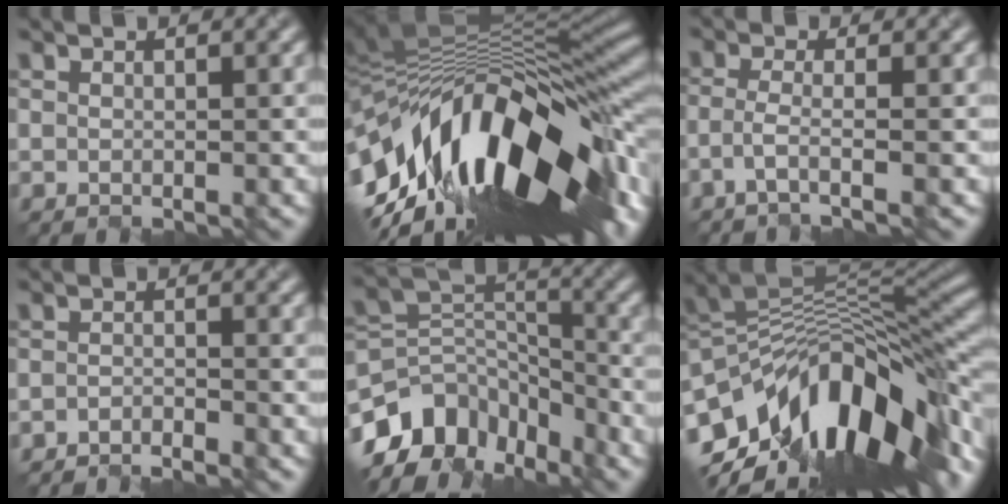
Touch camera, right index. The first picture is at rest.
{"total": 17.9, "force": [-5.2, 8.8, 14.8], "torque": [-0.265, -0.003, -0.093]}
{"total": 2.3, "force": [-1.3, 0.4, 1.8], "torque": [-0.032, -0.008, -0.038]}
{"total": 2.4, "force": [-2.4, 0.0, 0.2], "torque": [0.000, -0.005, -0.045]}
{"total": 9.6, "force": [-6.2, 5.9, 4.3], "torque": [-0.081, 0.003, -0.124]}
{"total": 14.0, "force": [-4.8, 7.0, 11.1], "torque": [-0.189, 0.015, -0.093]}